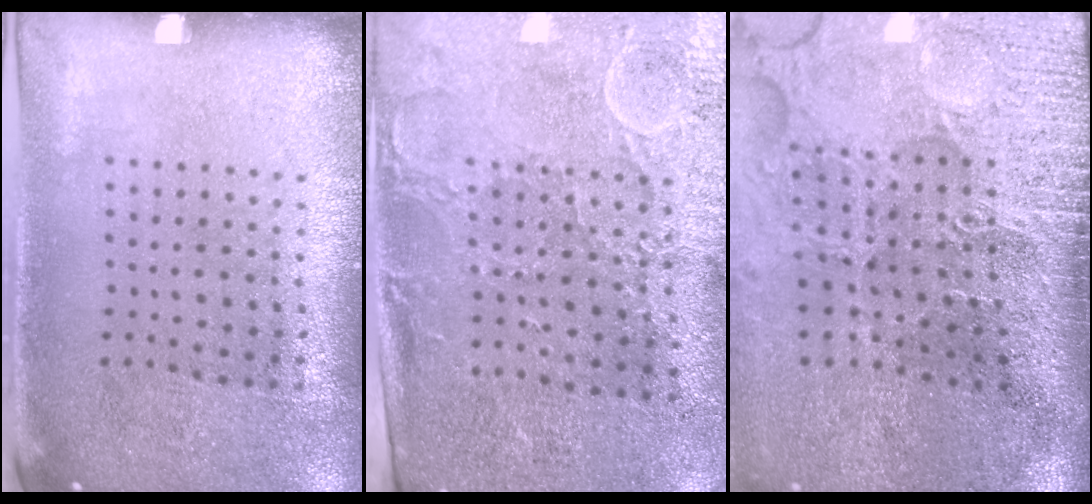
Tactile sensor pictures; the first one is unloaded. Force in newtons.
{"total": 2.9, "press": 2.5, "slide": 1.5}
{"total": 5.0, "press": 4.1, "slide": 2.8}